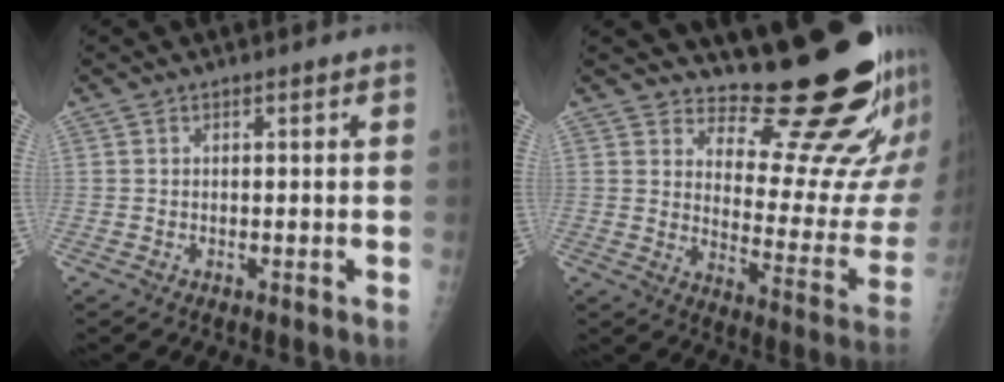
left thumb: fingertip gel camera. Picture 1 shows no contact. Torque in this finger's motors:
{"motor_torque": [0.69, 1.21, 0.04, -0.43, 0.05]}